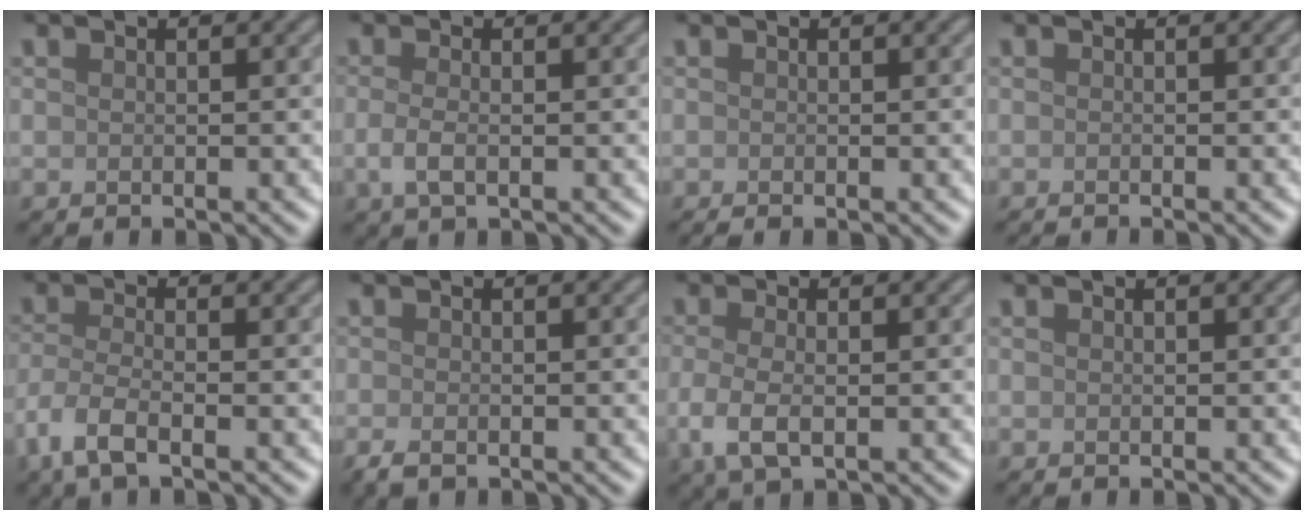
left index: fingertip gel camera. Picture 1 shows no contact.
{"total": 2.1, "force": [-0.4, 0.8, 1.9], "torque": [-0.045, -0.004, -0.014]}
{"total": 0.8, "force": [-0.3, 0.2, 0.7], "torque": [-0.013, -0.004, -0.006]}
{"total": 0.6, "force": [-0.5, 0.1, 0.3], "torque": [-0.001, -0.003, -0.011]}
{"total": 3.8, "force": [-2.1, 1.4, 2.8], "torque": [-0.070, -0.009, -0.054]}
{"total": 1.3, "force": [-0.8, 0.4, 0.9], "torque": [-0.021, -0.005, -0.017]}
{"total": 3.5, "force": [-0.9, 1.6, 3.1], "torque": [-0.079, -0.009, -0.021]}
{"total": 0.0}